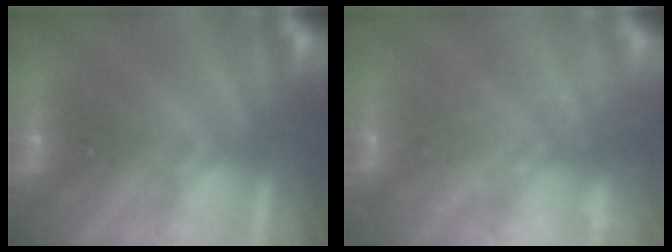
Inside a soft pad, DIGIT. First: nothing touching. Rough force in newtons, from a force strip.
{"total": 1.7}